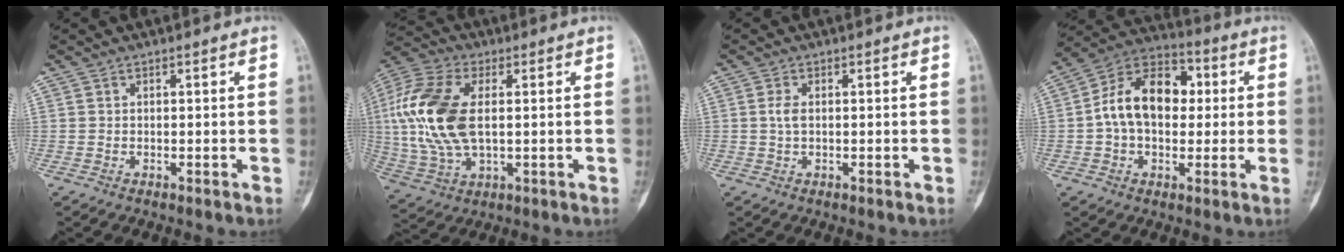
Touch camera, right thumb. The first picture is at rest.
{"total": 18.0, "force": [1.8, 9.8, 14.9], "torque": [-0.333, 0.003, 0.034]}
{"total": 1.9, "force": [0.2, 1.0, 1.7], "torque": [-0.036, 0.002, 0.003]}
{"total": 15.2, "force": [1.2, 10.1, 11.2], "torque": [-0.164, 0.032, 0.009]}